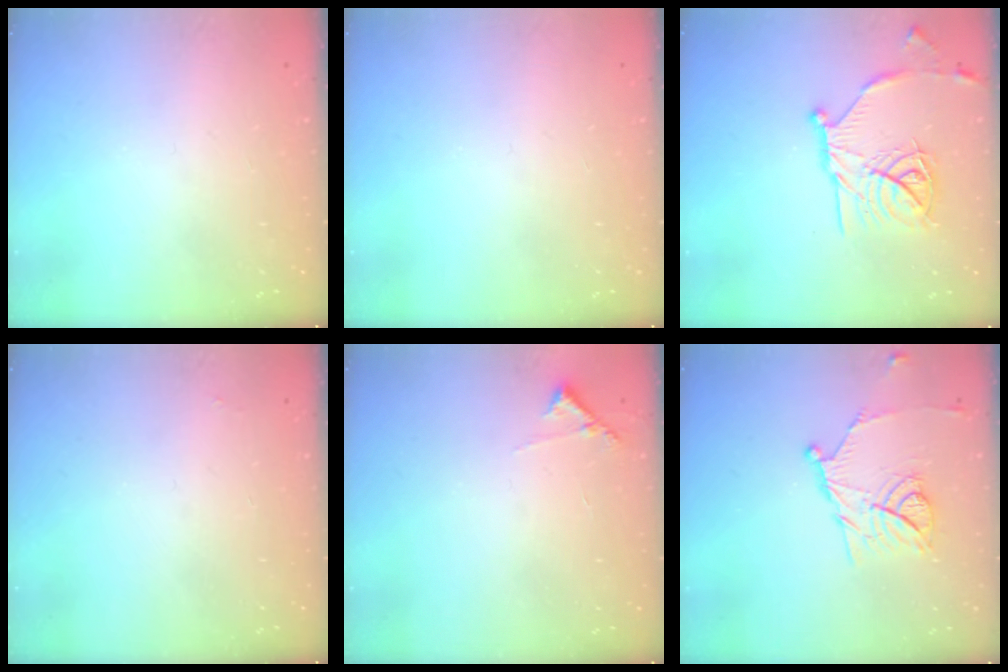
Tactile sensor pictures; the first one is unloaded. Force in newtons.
{"total": 0.0}
{"total": 17.6, "press": 17.6, "slide": 1.4}
{"total": 1.9, "press": 1.9, "slide": 0.3}
{"total": 5.7, "press": 5.7, "slide": 0.3}
{"total": 13.2, "press": 13.2, "slide": 0.3}